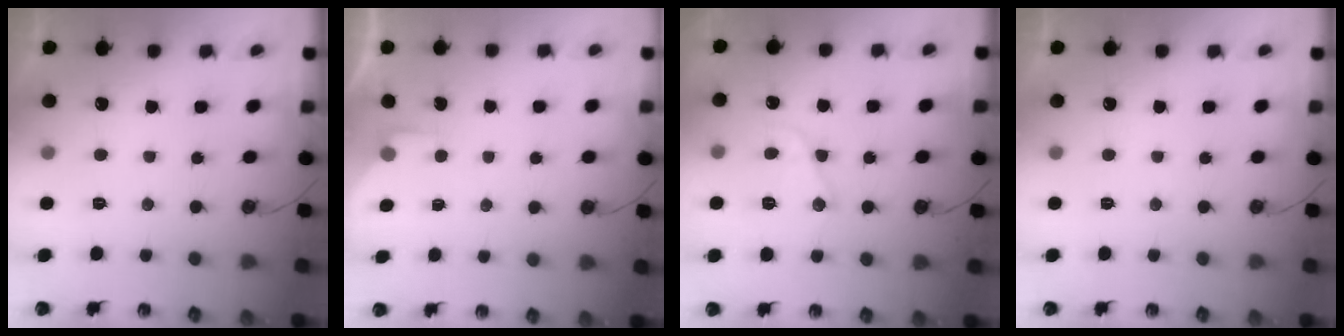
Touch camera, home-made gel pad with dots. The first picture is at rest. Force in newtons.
{"total": 2.6, "press": 2.6, "slide": 0.5}
{"total": 12.0, "press": 11.9, "slide": 0.7}
{"total": 0.0}